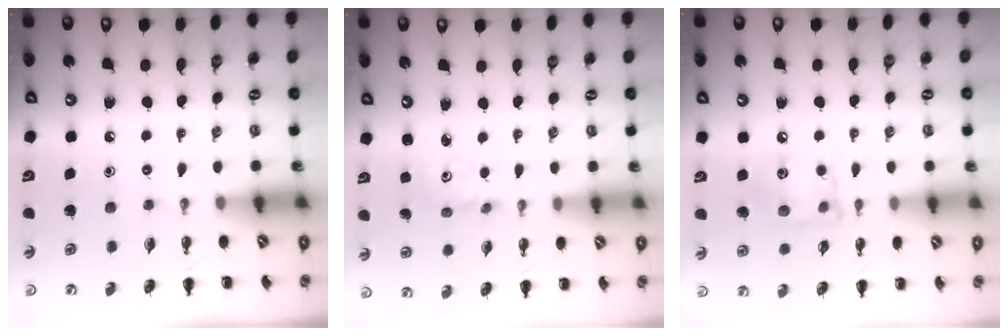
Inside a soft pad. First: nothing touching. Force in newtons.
{"total": 1.1, "press": 1.0, "slide": 0.3}
{"total": 9.2, "press": 9.2, "slide": 0.5}